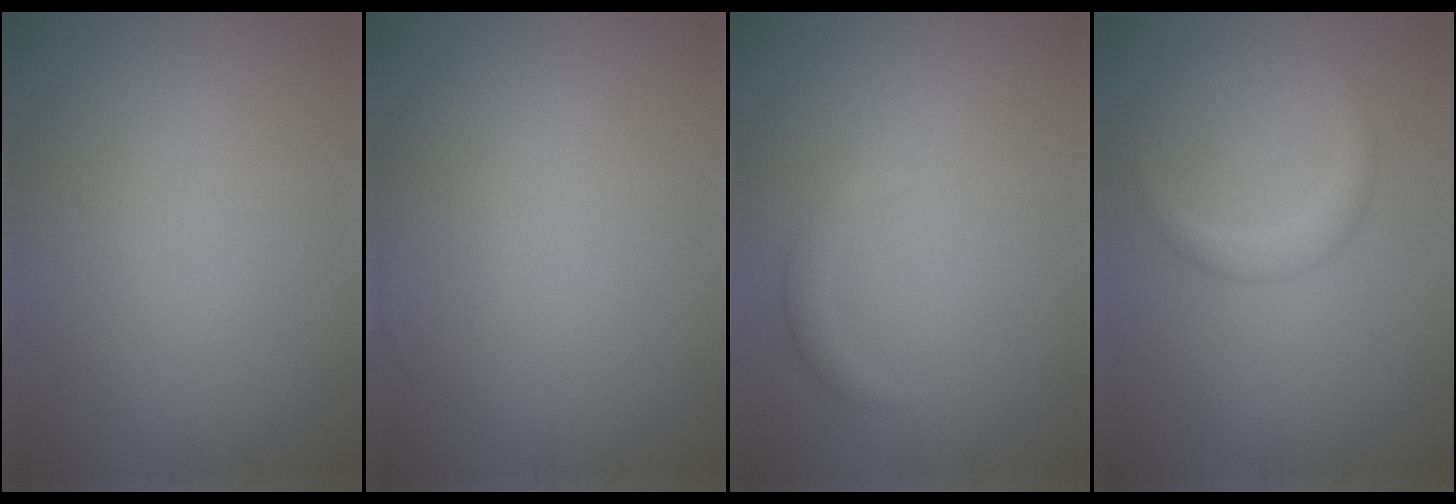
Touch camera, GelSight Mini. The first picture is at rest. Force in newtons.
{"total": 0.0}
{"total": 1.2, "press": 1.2, "slide": 0.0}
{"total": 1.8, "press": 1.8, "slide": 0.1}